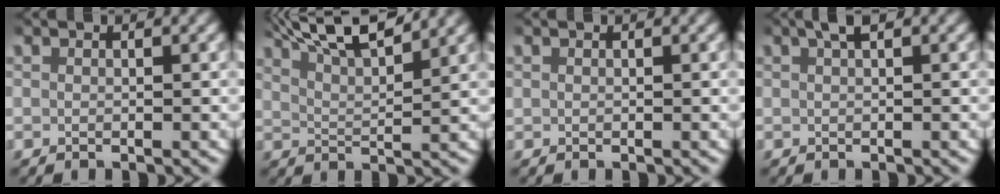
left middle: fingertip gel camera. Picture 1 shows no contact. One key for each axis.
{"total": 7.2, "fx": 6.0, "fy": 1.7, "fz": 3.7, "tx": -0.070, "ty": 0.007, "tz": 0.097}
{"total": 0.0}
{"total": 1.6, "fx": 1.0, "fy": 0.4, "fz": 1.2, "tx": -0.022, "ty": 0.009, "tz": 0.015}